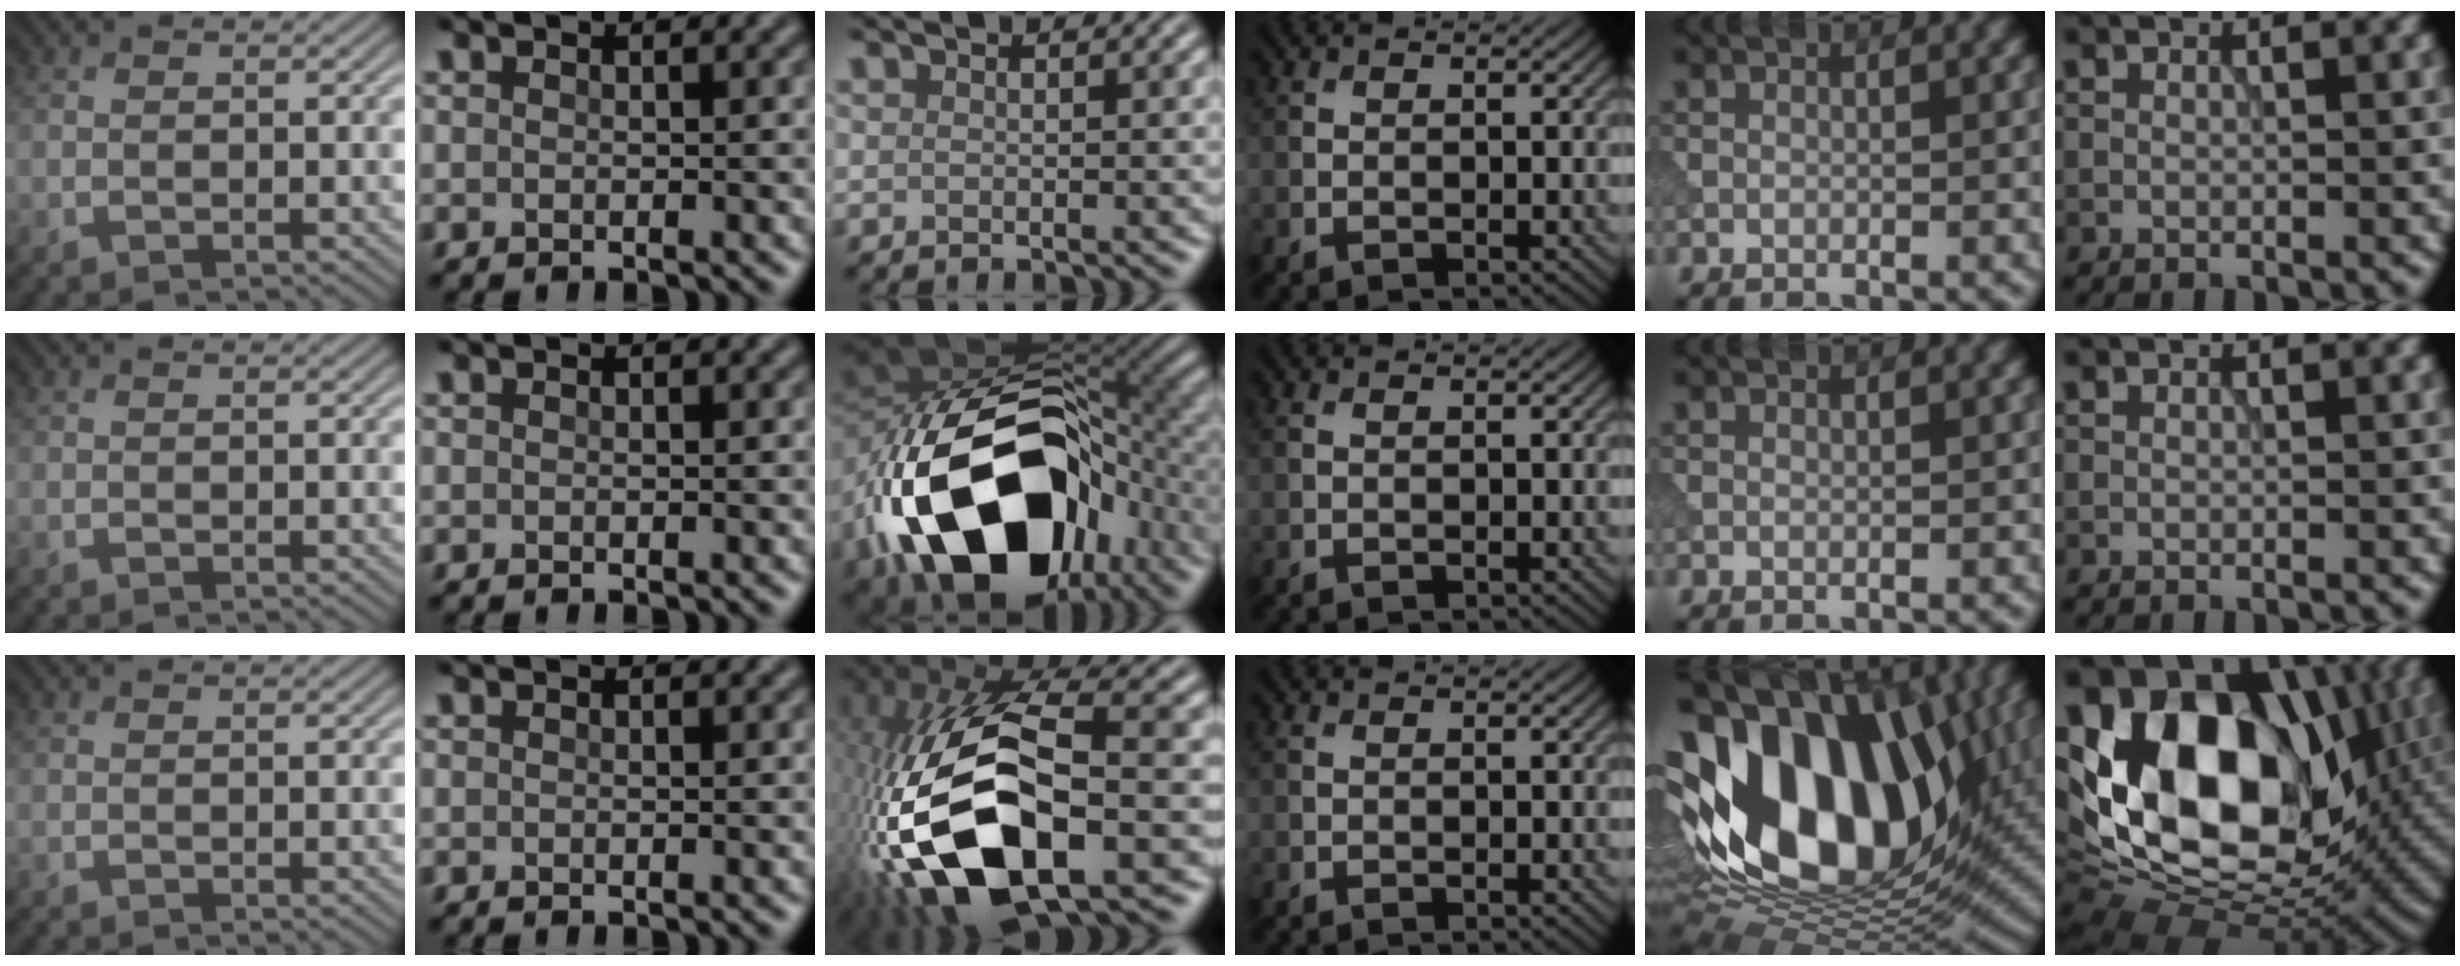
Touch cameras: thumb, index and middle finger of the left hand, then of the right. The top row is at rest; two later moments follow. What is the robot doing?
{"motion": "insert", "object": "power adapter"}